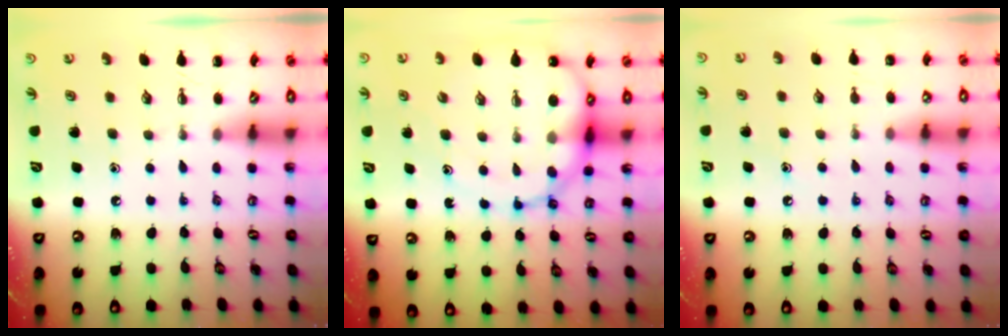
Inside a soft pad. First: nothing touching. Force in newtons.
{"total": 13.7, "press": 13.2, "slide": 3.7}
{"total": 7.5, "press": 7.3, "slide": 1.6}